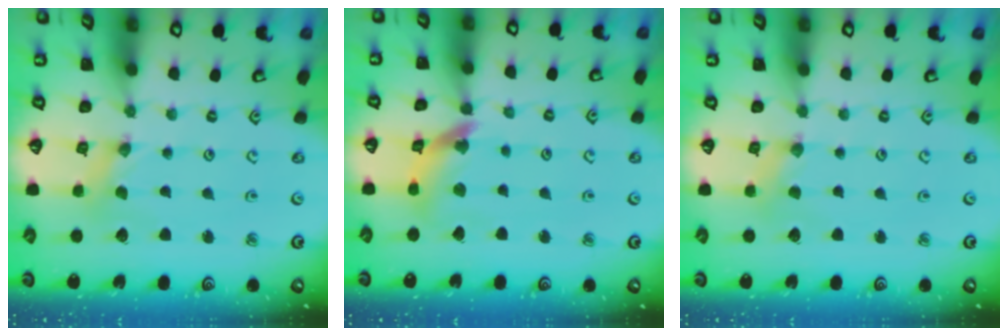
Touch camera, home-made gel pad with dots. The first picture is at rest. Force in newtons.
{"total": 11.3, "press": 11.3, "slide": 1.4}
{"total": 2.2, "press": 2.2, "slide": 0.5}